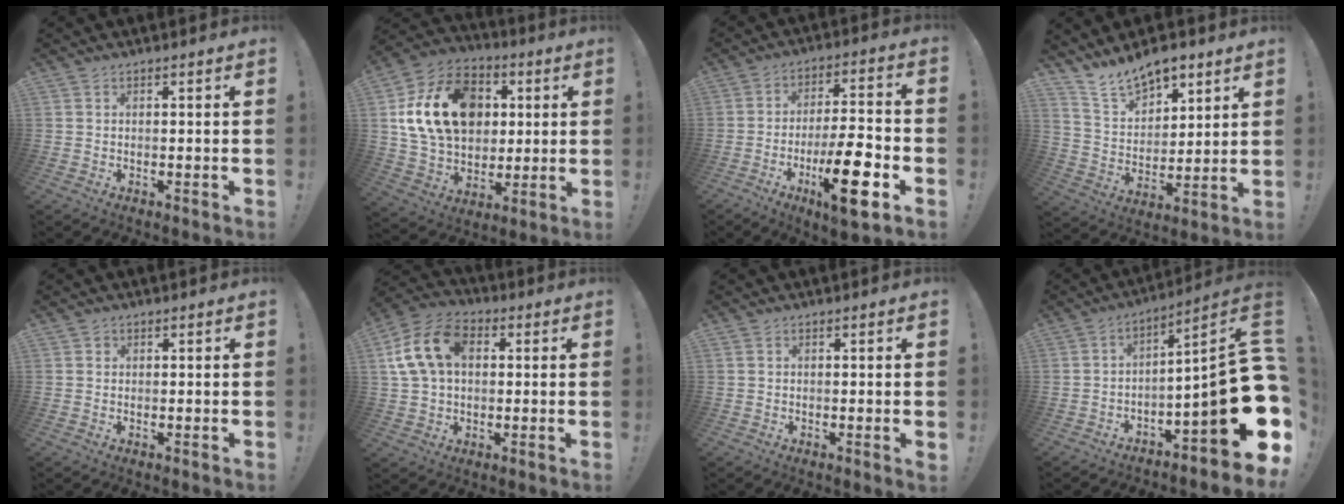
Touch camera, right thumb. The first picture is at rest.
{"total": 21.9, "force": [5.0, 16.4, 13.6], "torque": [-0.224, -0.003, 0.107]}
{"total": 16.8, "force": [-7.0, 4.5, 14.5], "torque": [-0.213, 0.029, -0.108]}
{"total": 12.6, "force": [10.1, 6.1, 4.4], "torque": [-0.083, -0.068, 0.193]}
{"total": 0.9, "force": [0.5, 0.7, 0.1], "torque": [-0.003, 0.001, 0.009]}
{"total": 15.6, "force": [3.8, 11.0, 10.3], "torque": [-0.189, 0.007, 0.075]}
{"total": 0.5, "force": [0.4, 0.0, 0.3], "torque": [-0.006, 0.000, 0.007]}
{"total": 17.7, "force": [-4.1, 3.6, 16.9], "torque": [-0.233, -0.002, -0.068]}